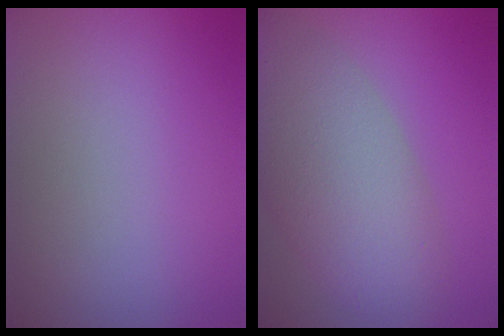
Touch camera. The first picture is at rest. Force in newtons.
{"total": 8.6, "press": 8.6, "slide": 0.3}